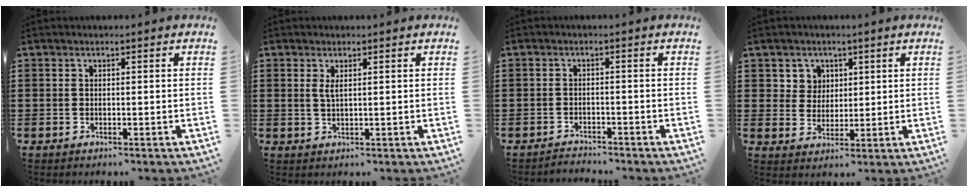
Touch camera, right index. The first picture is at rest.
{"total": 1.6, "force": [0.6, 0.4, 1.4], "torque": [-0.029, 0.003, 0.010]}
{"total": 1.8, "force": [-1.8, 0.2, -0.2], "torque": [-0.003, 0.003, -0.041]}
{"total": 4.2, "force": [1.9, 3.7, 0.5], "torque": [-0.022, 0.010, 0.034]}